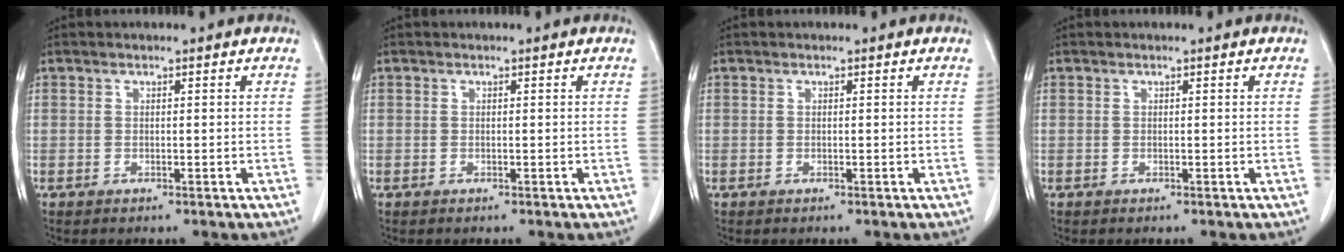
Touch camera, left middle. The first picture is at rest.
{"total": 0.0}
{"total": 0.0}
{"total": 0.0}